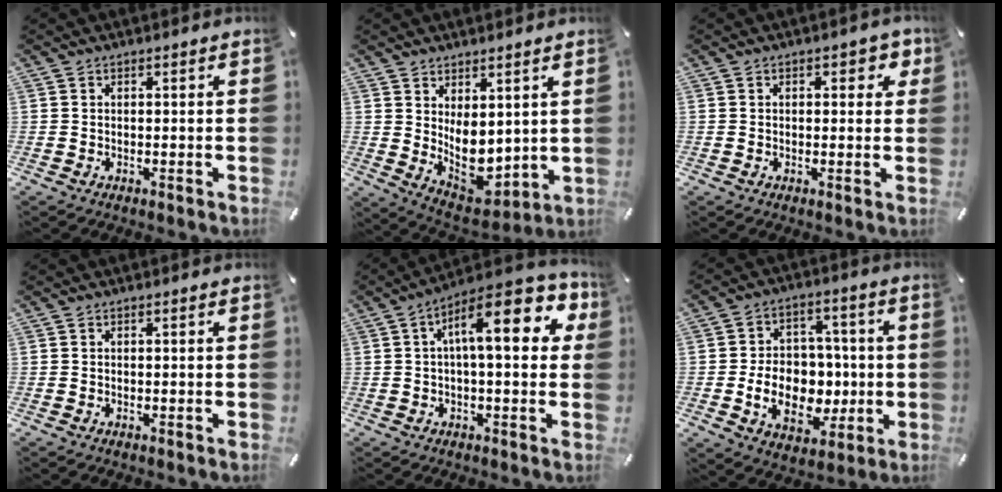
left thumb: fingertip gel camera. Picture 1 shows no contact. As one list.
[{"total": 9.1, "force": [1.5, 6.9, 5.8], "torque": [-0.070, -0.035, 0.038]}, {"total": 3.1, "force": [0.9, 1.9, 2.2], "torque": [-0.015, -0.003, 0.006]}, {"total": 0.0}, {"total": 15.8, "force": [4.6, 5.7, 14.0], "torque": [-0.203, -0.023, 0.068]}, {"total": 13.9, "force": [-2.5, 10.9, 8.2], "torque": [-0.148, 0.008, -0.035]}]